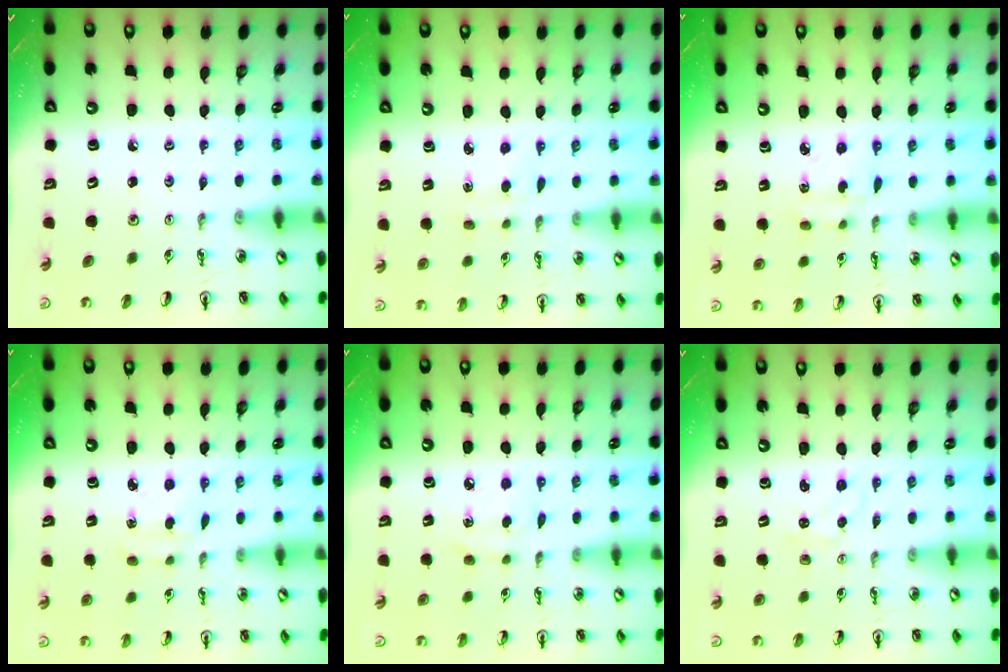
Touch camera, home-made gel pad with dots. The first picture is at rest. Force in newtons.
{"total": 2.4, "press": 2.4, "slide": 0.5}
{"total": 2.9, "press": 2.9, "slide": 0.1}
{"total": 3.1, "press": 3.1, "slide": 0.6}
{"total": 7.5, "press": 7.5, "slide": 0.6}
{"total": 1.2, "press": 1.1, "slide": 0.2}